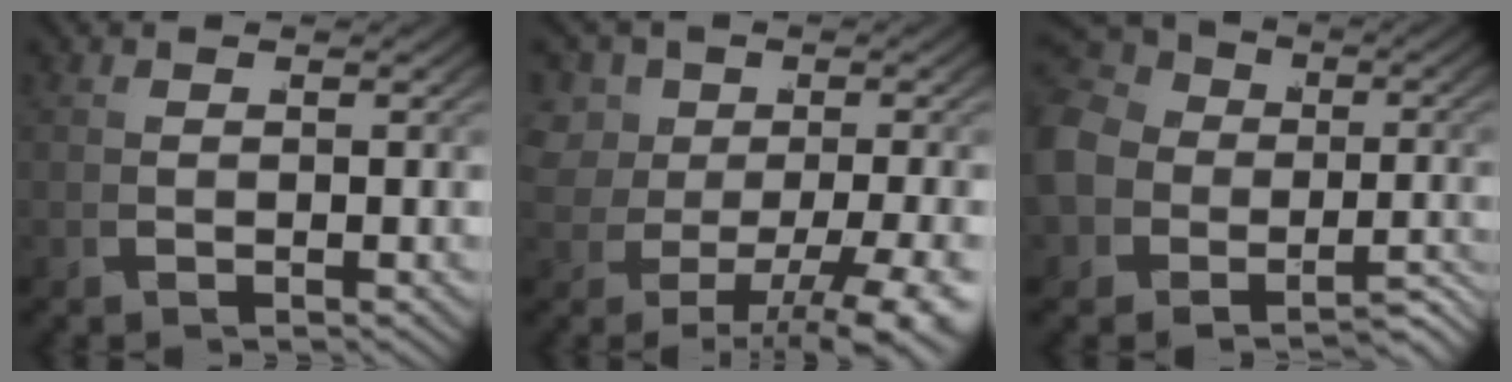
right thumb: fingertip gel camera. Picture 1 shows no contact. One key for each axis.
{"total": 7.2, "fx": -0.9, "fy": 4.9, "fz": 5.2, "tx": -0.098, "ty": -0.025, "tz": 0.000}
{"total": 10.2, "fx": -0.9, "fy": 8.6, "fz": 5.4, "tx": -0.109, "ty": -0.015, "tz": -0.024}